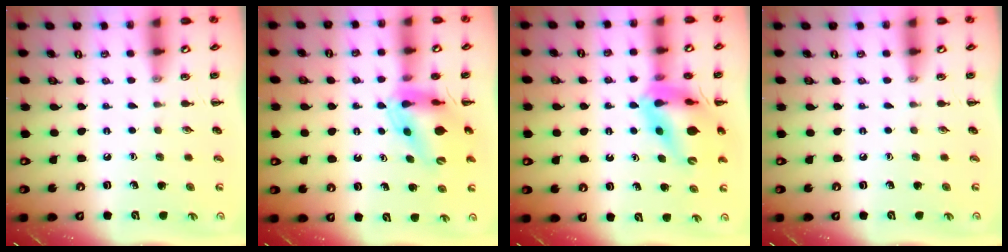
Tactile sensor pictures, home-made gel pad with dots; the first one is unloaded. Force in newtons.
{"total": 11.7, "press": 11.2, "slide": 3.4}
{"total": 14.3, "press": 13.6, "slide": 4.2}
{"total": 0.0}